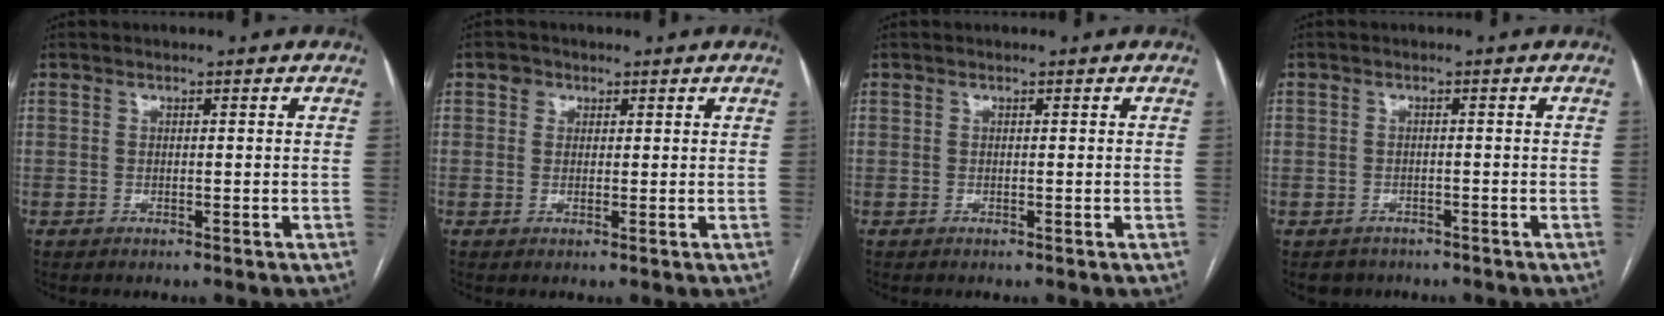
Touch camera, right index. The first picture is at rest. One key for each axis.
{"total": 1.9, "fx": 0.8, "fy": 1.7, "fz": 0.4, "tx": -0.002, "ty": 0.005, "tz": 0.009}
{"total": 0.0}
{"total": 3.5, "fx": -2.4, "fy": 2.6, "fz": 0.0, "tx": -0.001, "ty": 0.008, "tz": -0.034}